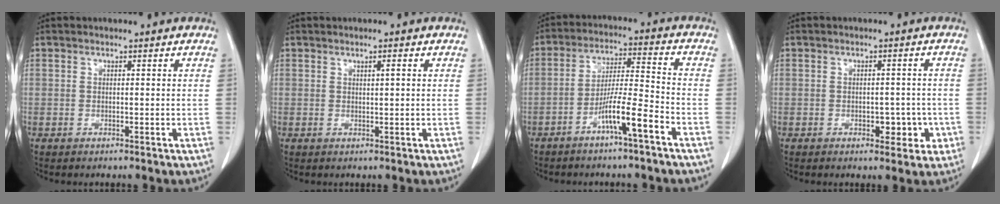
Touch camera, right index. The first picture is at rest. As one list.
[{"total": 1.2, "force": [0.5, 0.1, 1.0], "torque": [-0.018, 0.001, 0.008]}, {"total": 8.1, "force": [-4.6, -0.3, 6.6], "torque": [-0.123, 0.008, -0.082]}, {"total": 3.8, "force": [-1.3, 2.3, 2.7], "torque": [-0.021, 0.010, -0.009]}]